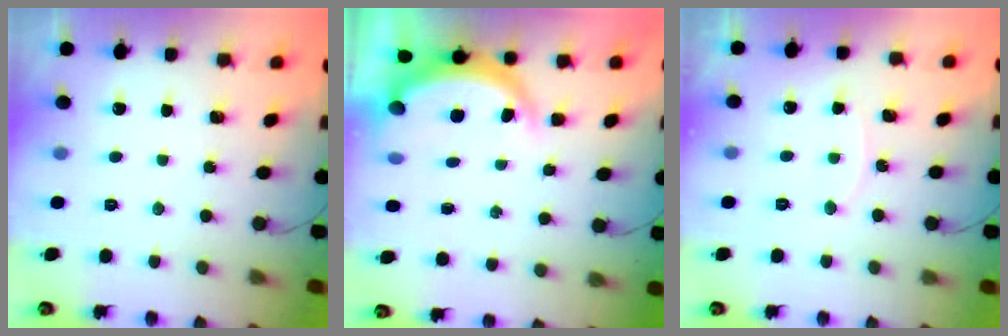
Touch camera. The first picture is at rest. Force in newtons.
{"total": 5.7, "press": 5.6, "slide": 0.8}
{"total": 6.1, "press": 6.1, "slide": 0.2}